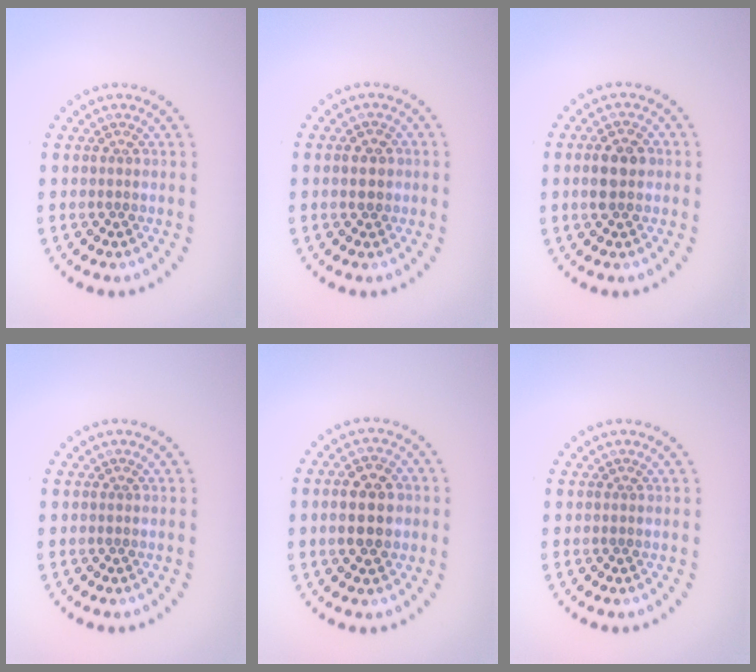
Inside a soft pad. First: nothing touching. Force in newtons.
{"total": 1.6, "press": 1.6, "slide": 0.3}
{"total": 3.1, "press": 3.1, "slide": 0.3}
{"total": 0.0}
{"total": 4.9, "press": 4.9, "slide": 0.3}
{"total": 0.0}